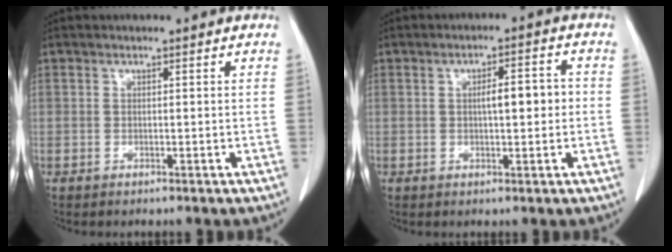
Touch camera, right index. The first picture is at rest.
{"total": 4.7, "force": [0.1, 1.2, 4.6], "torque": [-0.072, 0.014, 0.003]}